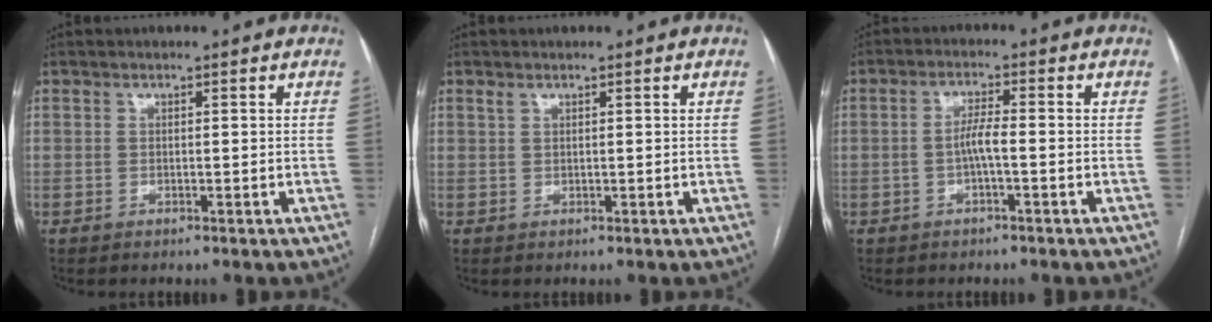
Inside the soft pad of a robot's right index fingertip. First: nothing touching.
{"total": 0.6, "force": [0.5, 0.2, 0.2], "torque": [-0.009, 0.007, 0.012]}
{"total": 3.1, "force": [-0.8, 0.3, 2.9], "torque": [-0.054, 0.005, -0.016]}